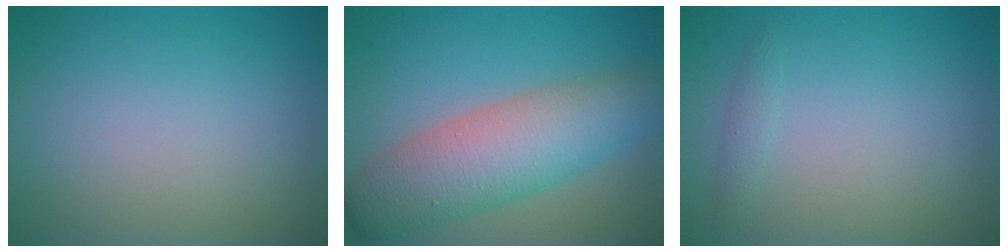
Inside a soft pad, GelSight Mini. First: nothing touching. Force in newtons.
{"total": 8.1, "press": 8.1, "slide": 0.3}
{"total": 0.8, "press": 0.8, "slide": 0.1}